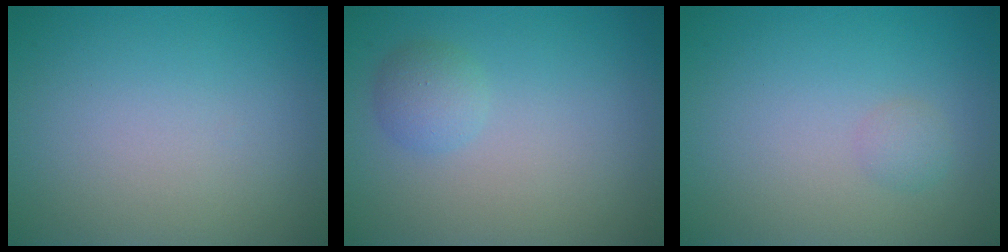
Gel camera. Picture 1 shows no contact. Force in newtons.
{"total": 1.7, "press": 1.7, "slide": 0.1}
{"total": 1.0, "press": 1.0, "slide": 0.0}